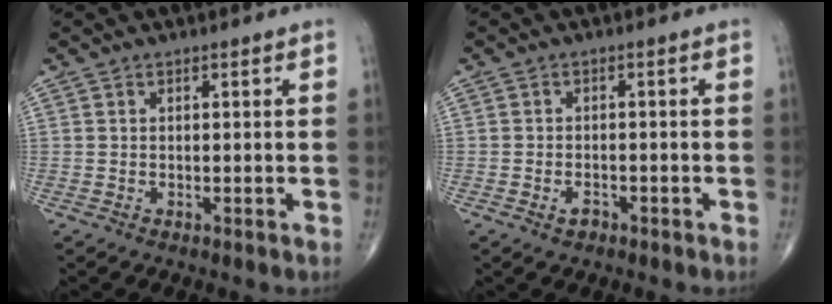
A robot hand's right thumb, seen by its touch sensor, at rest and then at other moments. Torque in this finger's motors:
{"motor_torque": [-0.20, 0.03, -0.28, -0.28, 0.07]}